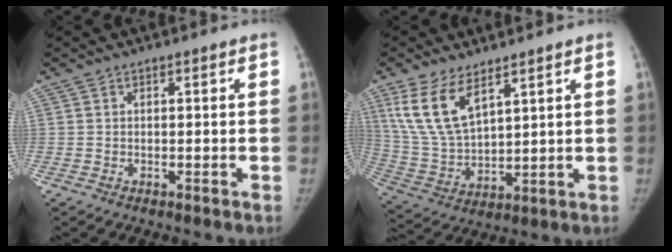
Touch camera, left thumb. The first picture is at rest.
{"total": 12.2, "force": [6.9, 5.5, 8.3], "torque": [-0.161, -0.028, 0.154]}